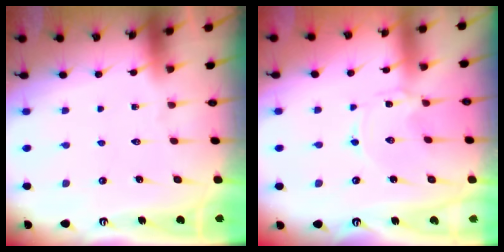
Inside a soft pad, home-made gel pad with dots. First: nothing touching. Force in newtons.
{"total": 0.0}